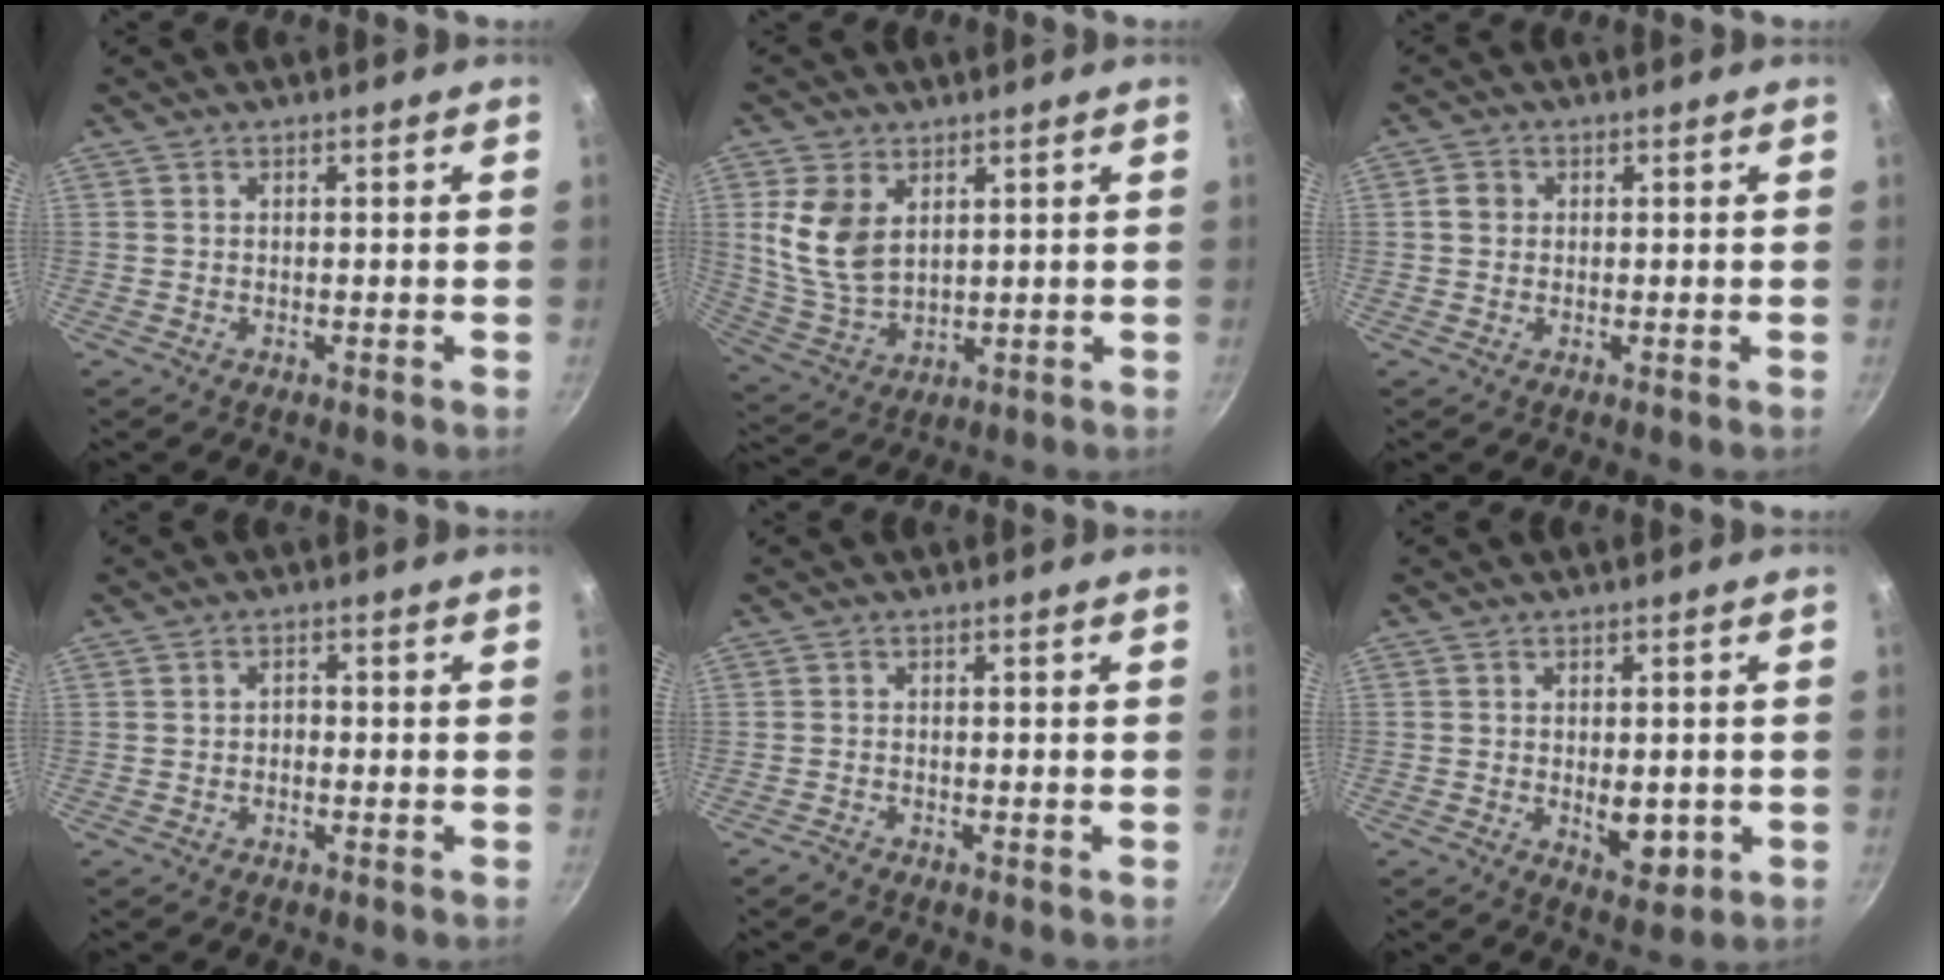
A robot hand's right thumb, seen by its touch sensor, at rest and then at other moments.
{"total": 10.6, "force": [3.2, 6.8, 7.5], "torque": [-0.143, -0.020, 0.076]}
{"total": 2.3, "force": [0.2, 2.1, 1.0], "torque": [-0.010, 0.007, 0.000]}
{"total": 1.2, "force": [-0.5, 0.8, 0.7], "torque": [-0.008, 0.007, -0.010]}
{"total": 1.1, "force": [-1.1, 0.2, 0.1], "torque": [-0.016, 0.012, -0.022]}
{"total": 5.9, "force": [-1.0, 3.5, 4.6], "torque": [-0.045, -0.007, -0.007]}